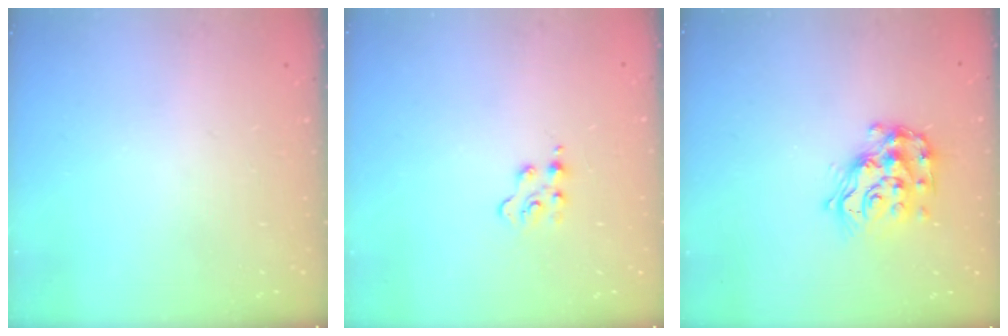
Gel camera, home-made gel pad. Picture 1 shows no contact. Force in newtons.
{"total": 2.2, "press": 2.2, "slide": 0.5}
{"total": 14.1, "press": 14.1, "slide": 1.1}